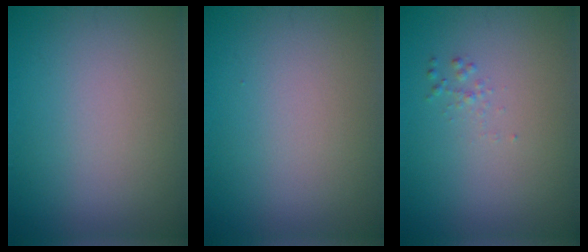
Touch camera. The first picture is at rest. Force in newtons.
{"total": 0.0}
{"total": 0.6, "press": 0.6, "slide": 0.0}